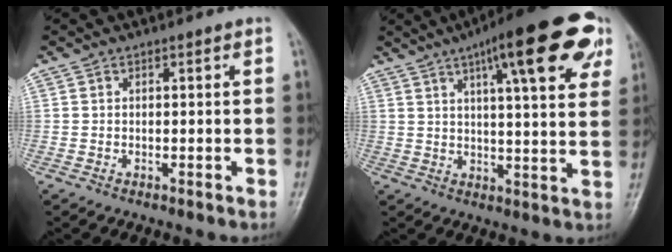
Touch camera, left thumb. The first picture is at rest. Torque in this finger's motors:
{"motor_torque": [0.71, 0.60, 1.71, -1.07, 0.28]}